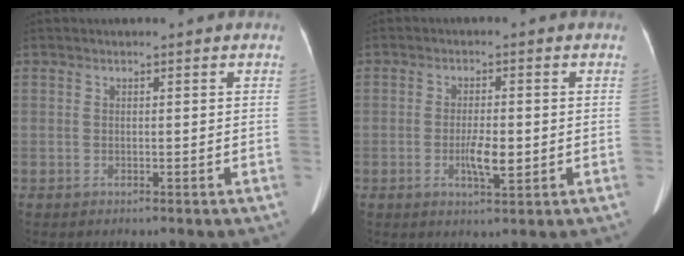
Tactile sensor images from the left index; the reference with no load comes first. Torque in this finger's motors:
{"motor_torque": [0.02, 0.00, 0.11, 0.07]}